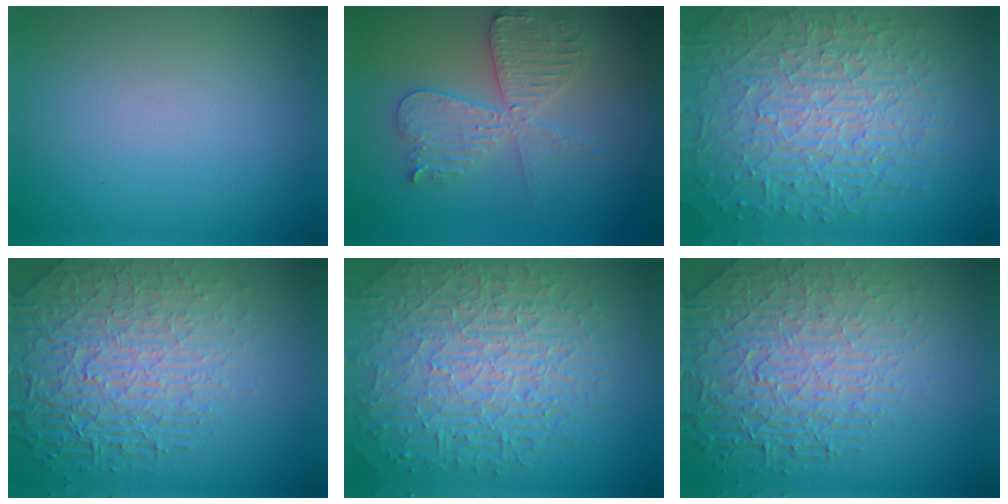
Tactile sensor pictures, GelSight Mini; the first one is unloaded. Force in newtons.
{"total": 5.3, "press": 5.2, "slide": 0.7}
{"total": 10.2, "press": 6.7, "slide": 7.8}
{"total": 8.9, "press": 6.0, "slide": 6.5}
{"total": 9.8, "press": 6.3, "slide": 7.5}
{"total": 8.3, "press": 6.0, "slide": 5.7}